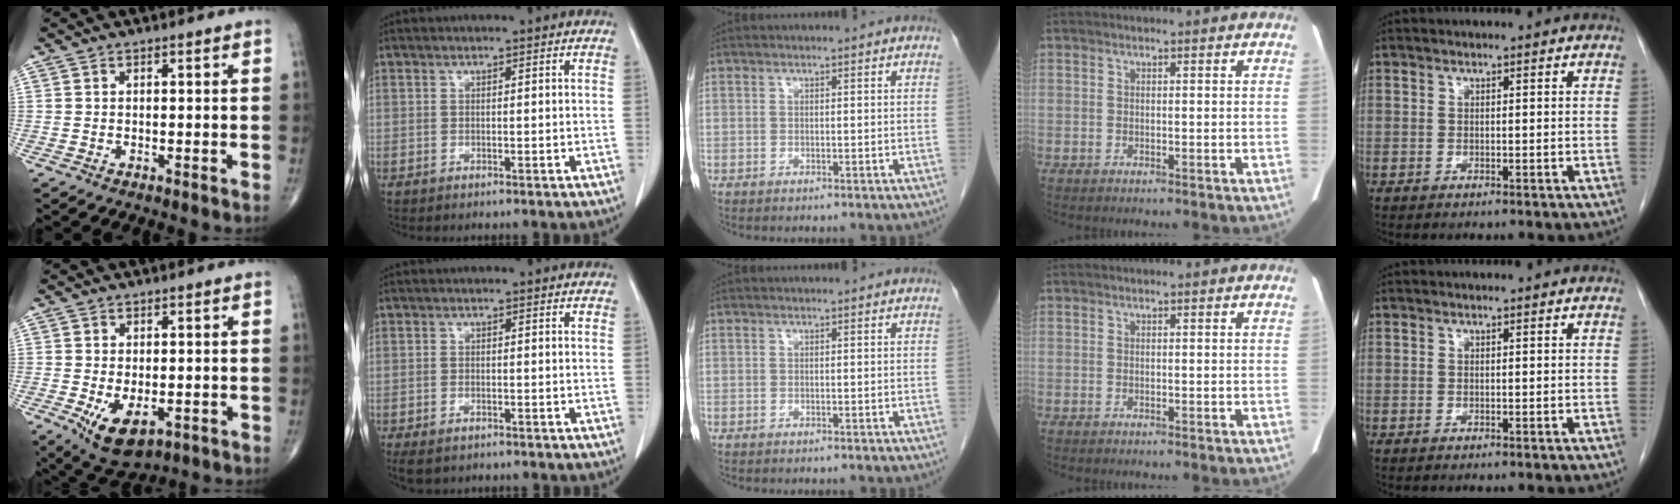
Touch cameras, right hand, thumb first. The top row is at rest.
{"thumb": {"total": 8.1, "force": [-2.6, 4.4, 6.2], "torque": [-0.098, -0.009, -0.029]}, "index": {"total": 3.6, "force": [-2.7, 1.6, 1.8], "torque": [-0.034, -0.009, -0.037]}}